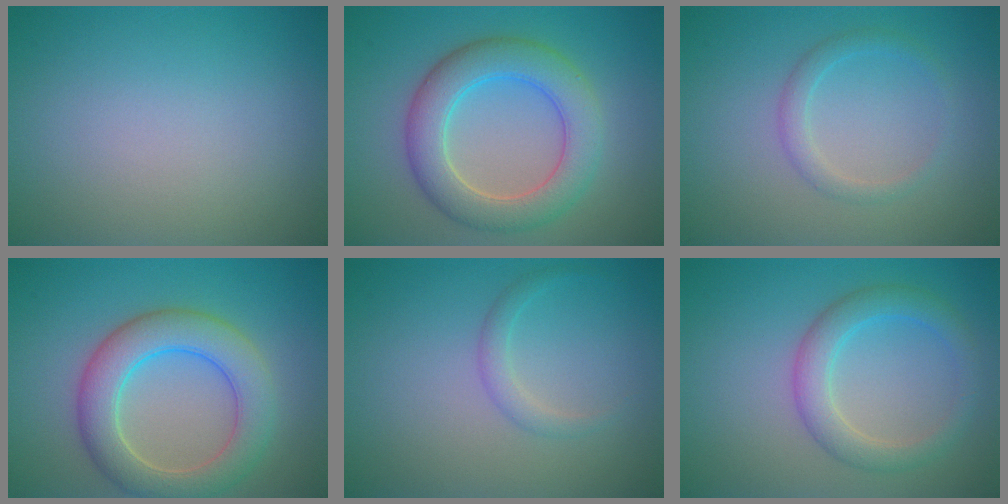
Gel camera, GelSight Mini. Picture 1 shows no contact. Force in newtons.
{"total": 6.2, "press": 6.1, "slide": 0.5}
{"total": 1.7, "press": 1.7, "slide": 0.1}
{"total": 6.4, "press": 6.4, "slide": 0.3}
{"total": 1.4, "press": 1.3, "slide": 0.1}
{"total": 3.5, "press": 3.5, "slide": 0.1}